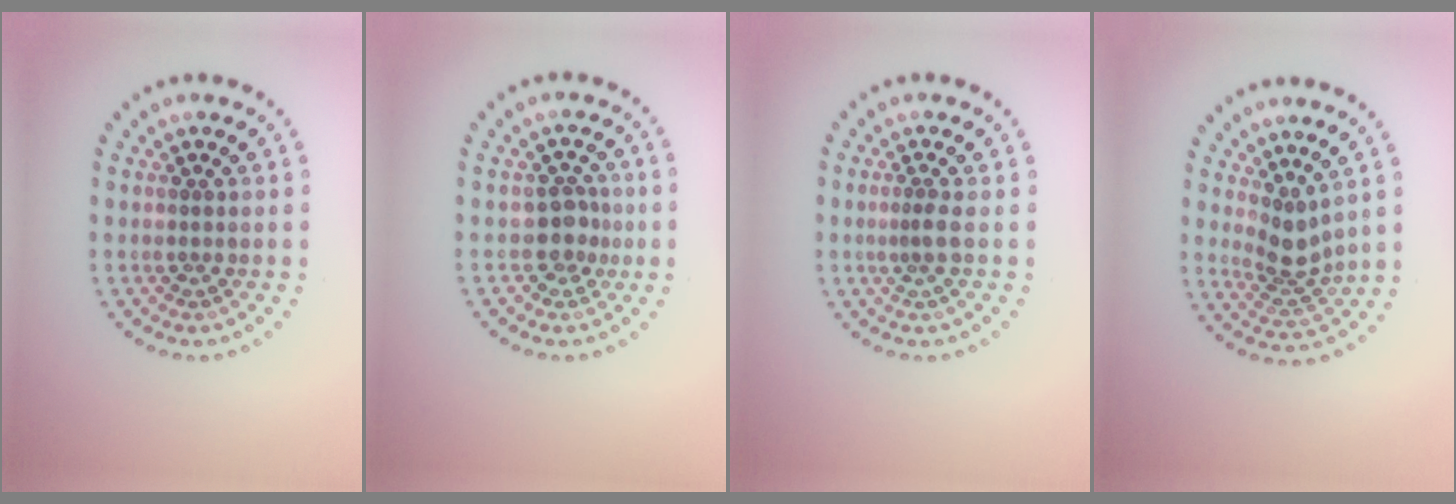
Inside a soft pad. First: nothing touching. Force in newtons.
{"total": 2.2, "press": 1.9, "slide": 1.2}
{"total": 1.1, "press": 0.6, "slide": 0.9}
{"total": 2.8, "press": 2.1, "slide": 1.9}